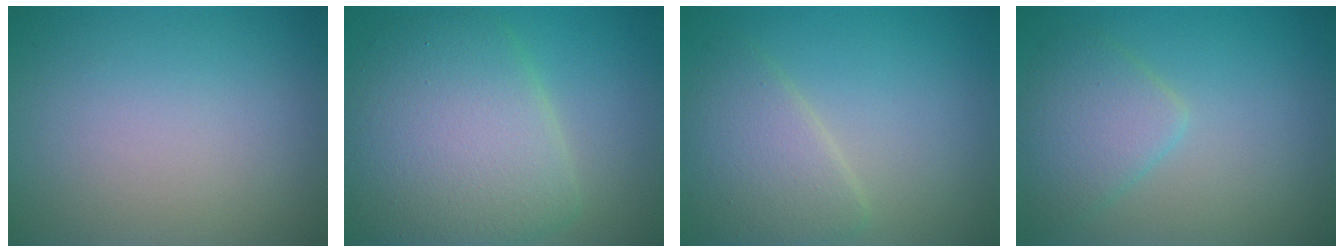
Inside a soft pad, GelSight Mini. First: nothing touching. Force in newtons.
{"total": 9.0, "press": 9.0, "slide": 0.4}
{"total": 4.0, "press": 4.0, "slide": 0.2}
{"total": 3.4, "press": 3.3, "slide": 0.1}